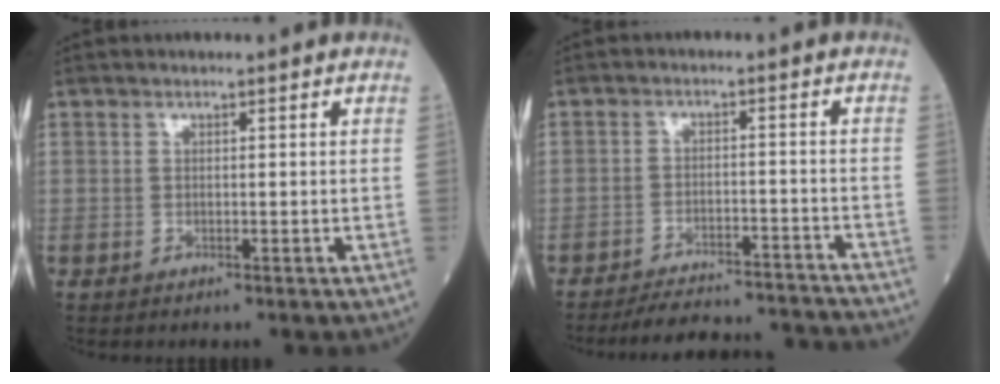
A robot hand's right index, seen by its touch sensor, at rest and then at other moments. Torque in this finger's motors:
{"motor_torque": [-1.07, -0.69, -0.40, -0.21]}